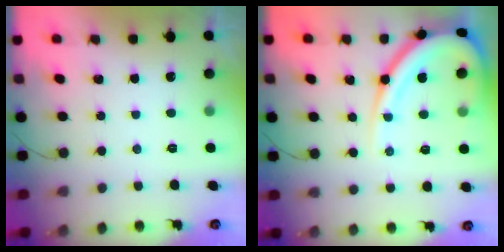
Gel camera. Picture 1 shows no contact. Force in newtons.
{"total": 13.8, "press": 13.7, "slide": 1.2}